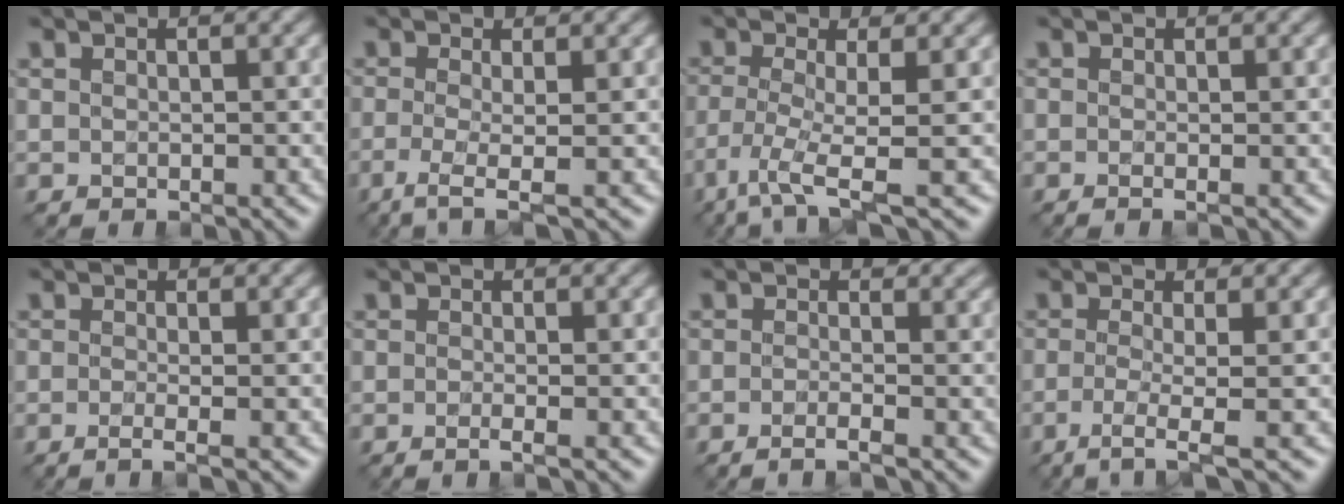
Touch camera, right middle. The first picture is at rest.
{"total": 3.3, "force": [-1.2, 0.7, 3.0], "torque": [-0.055, -0.010, -0.032]}
{"total": 4.6, "force": [-2.4, 0.6, 3.9], "torque": [-0.079, -0.011, -0.055]}
{"total": 1.2, "force": [-0.3, 0.4, 1.1], "torque": [-0.013, -0.009, -0.013]}
{"total": 2.4, "force": [-0.6, 0.9, 2.1], "torque": [-0.020, -0.009, -0.021]}
{"total": 1.7, "force": [-0.5, 0.7, 1.5], "torque": [-0.012, -0.012, -0.025]}
{"total": 1.9, "force": [-0.9, 0.5, 1.7], "torque": [-0.024, -0.003, -0.027]}
{"total": 3.5, "force": [-1.3, 0.7, 3.2], "torque": [-0.058, -0.008, -0.033]}